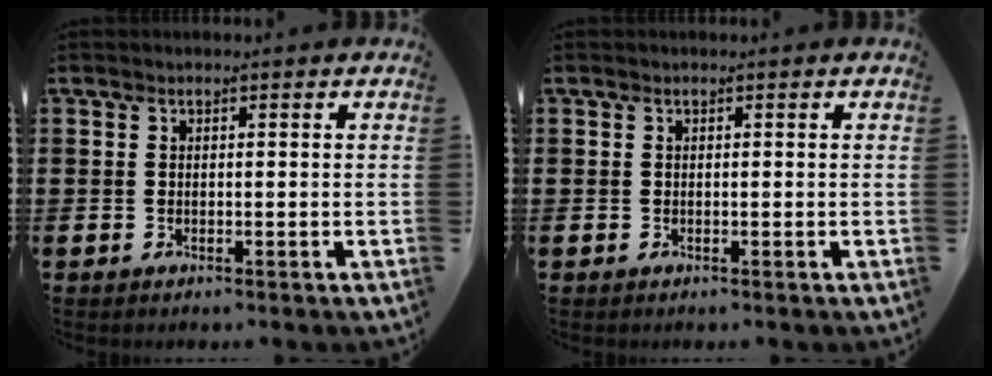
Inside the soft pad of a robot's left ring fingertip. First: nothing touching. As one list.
[{"total": 0.0}]